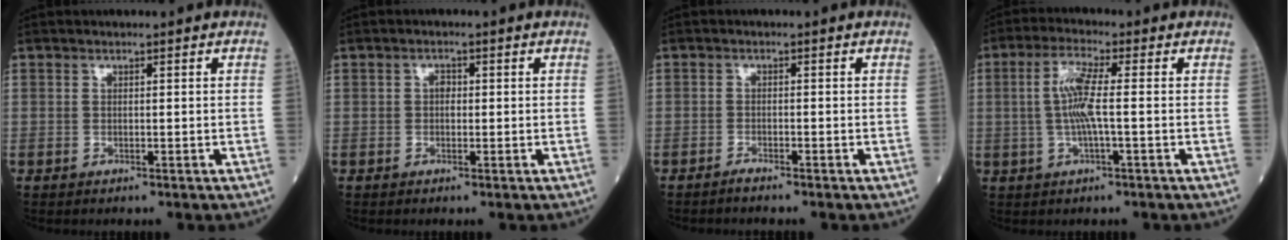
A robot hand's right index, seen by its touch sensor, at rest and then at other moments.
{"total": 1.3, "force": [0.0, 0.8, 0.9], "torque": [-0.012, 0.003, -0.003]}
{"total": 1.2, "force": [-1.2, -0.1, 0.3], "torque": [-0.009, -0.001, -0.023]}
{"total": 6.1, "force": [0.0, 0.3, 6.1], "torque": [-0.128, 0.004, -0.005]}